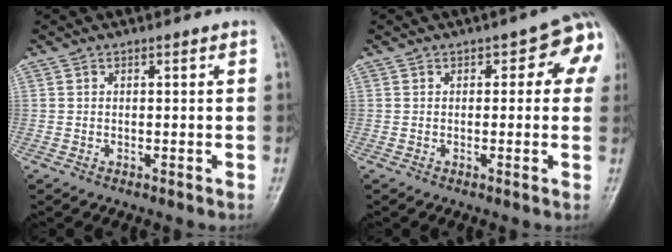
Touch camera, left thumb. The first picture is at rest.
{"total": 6.9, "force": [1.8, 3.4, 5.7], "torque": [-0.025, 0.009, 0.007]}